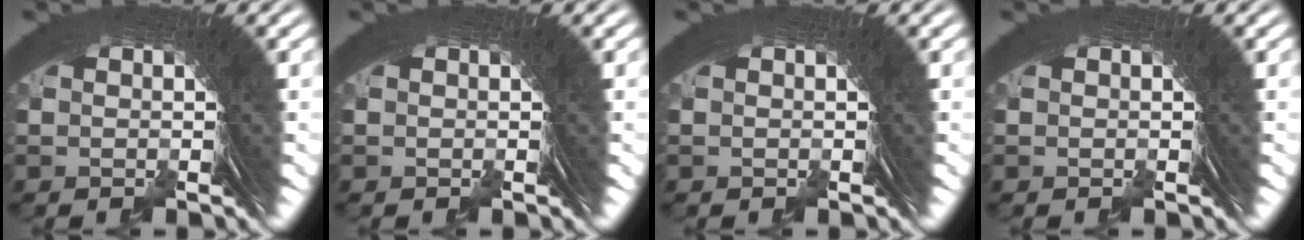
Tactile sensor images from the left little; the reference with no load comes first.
{"total": 0.0}
{"total": 0.0}
{"total": 0.0}